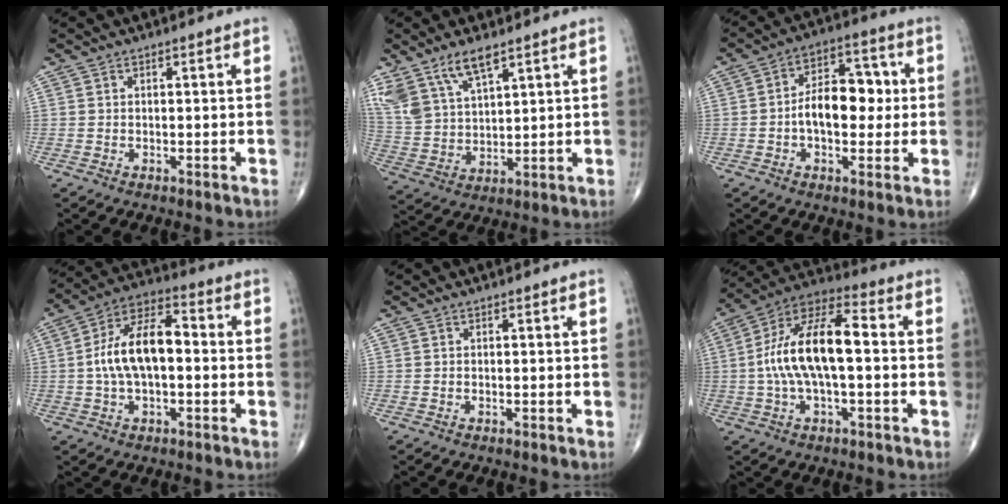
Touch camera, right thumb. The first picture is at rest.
{"total": 11.2, "force": [7.7, 4.4, 6.8], "torque": [-0.130, -0.023, 0.165]}
{"total": 11.2, "force": [-0.3, 6.7, 8.9], "torque": [-0.115, 0.029, -0.011]}
{"total": 13.3, "force": [-0.3, 6.8, 11.4], "torque": [-0.208, 0.038, -0.013]}
{"total": 0.0}
{"total": 16.0, "force": [-0.3, 6.6, 14.6], "torque": [-0.280, 0.044, -0.012]}